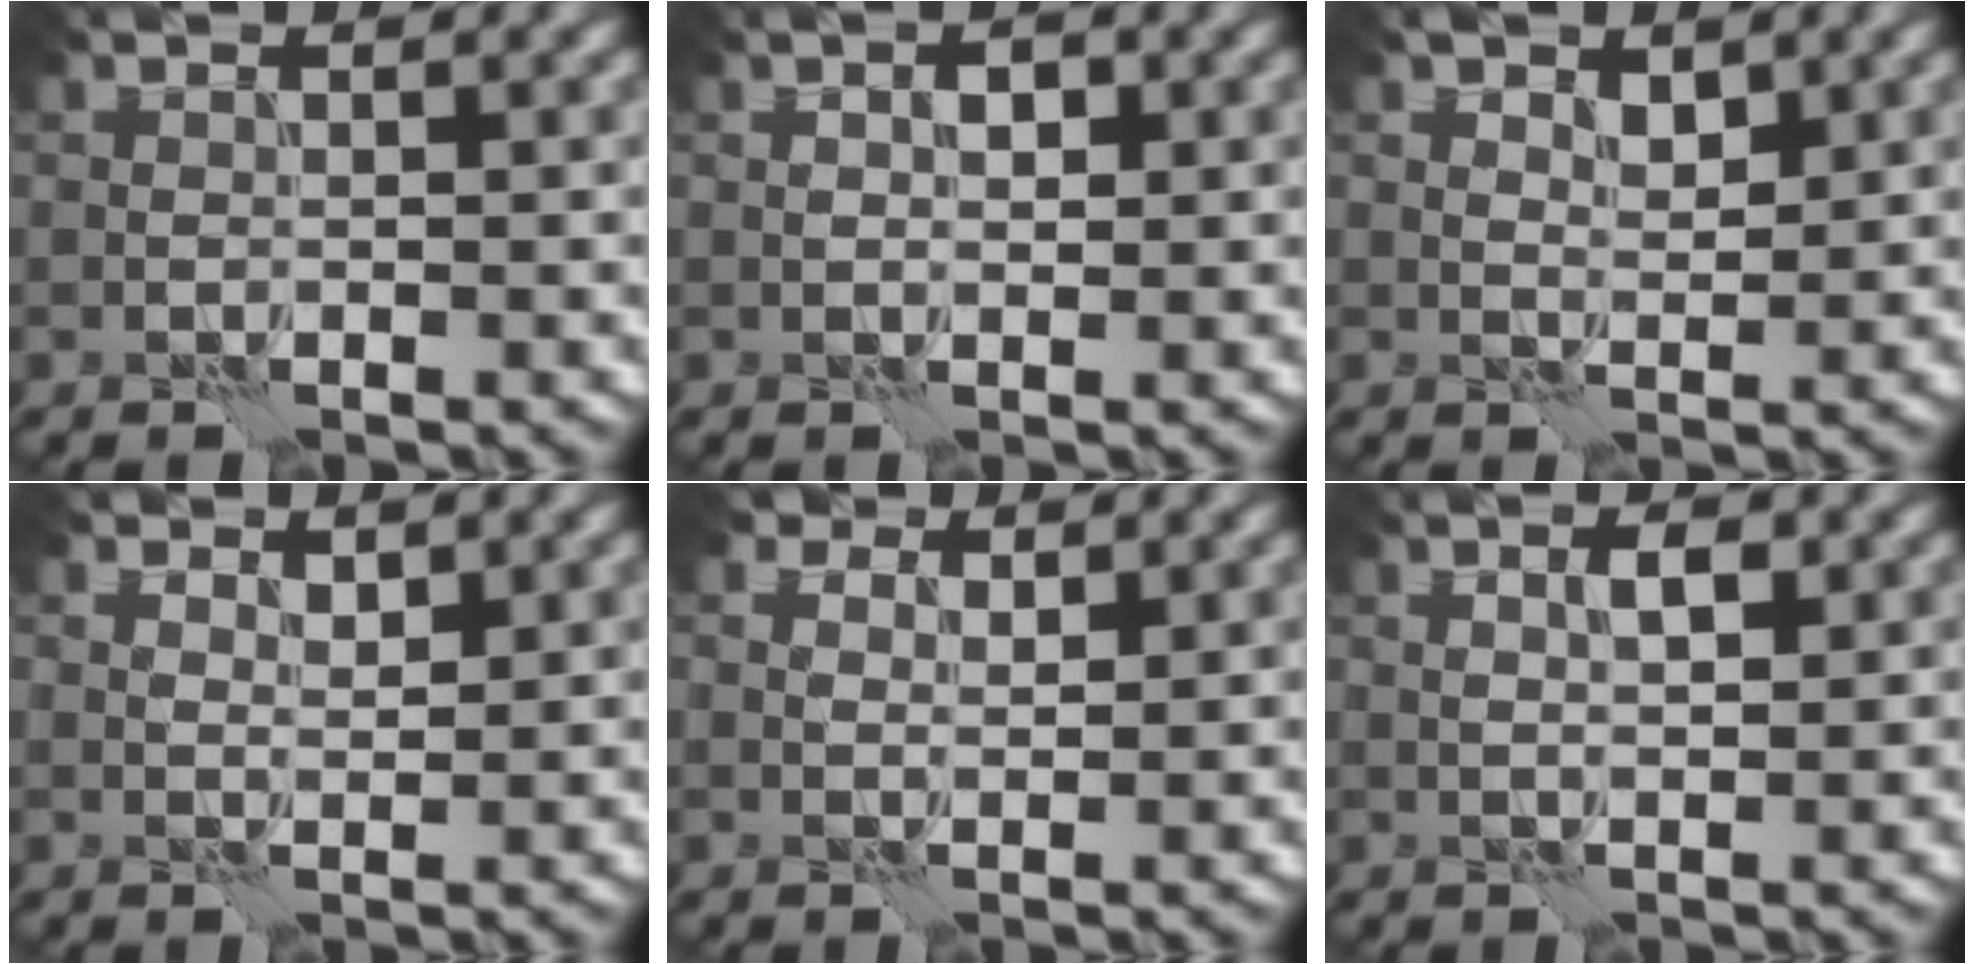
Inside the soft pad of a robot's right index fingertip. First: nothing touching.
{"total": 1.9, "force": [0.4, 1.2, 1.4], "torque": [-0.020, 0.001, 0.006]}
{"total": 2.0, "force": [1.2, 1.1, 1.1], "torque": [-0.016, -0.004, 0.024]}
{"total": 1.5, "force": [1.1, 0.8, 0.7], "torque": [-0.007, -0.006, 0.018]}
{"total": 3.5, "force": [2.3, 2.0, 1.6], "torque": [-0.033, 0.000, 0.026]}
{"total": 1.8, "force": [0.6, 0.7, 1.6], "torque": [-0.028, 0.002, 0.010]}